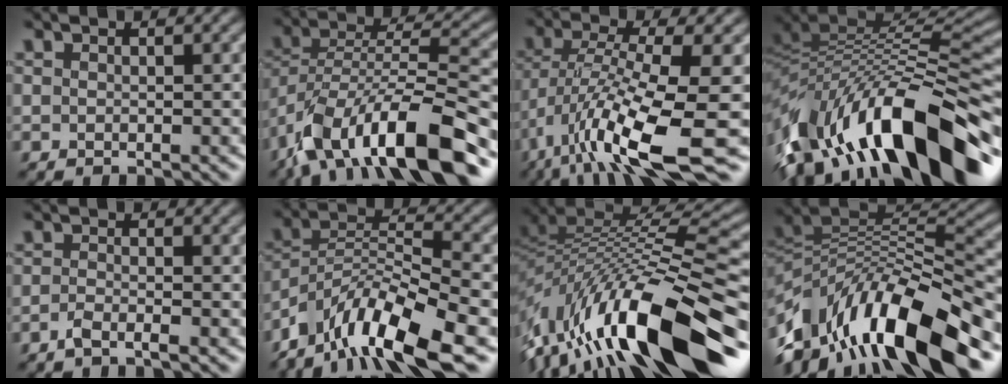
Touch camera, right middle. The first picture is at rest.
{"total": 13.8, "force": [-8.8, 4.9, 9.5], "torque": [-0.177, 0.015, -0.151]}
{"total": 11.3, "force": [-4.4, 2.8, 10.0], "torque": [-0.194, -0.003, -0.072]}
{"total": 15.3, "force": [-6.9, 6.7, 11.9], "torque": [-0.212, 0.023, -0.119]}
{"total": 1.3, "force": [-1.0, 0.1, 0.8], "torque": [-0.016, 0.004, -0.024]}
{"total": 11.0, "force": [-7.5, 3.2, 7.4], "torque": [-0.129, 0.012, -0.146]}
{"total": 15.1, "force": [-6.7, 5.1, 12.6], "torque": [-0.227, 0.025, -0.124]}
{"total": 12.4, "force": [-6.3, 4.7, 9.7], "torque": [-0.175, 0.032, -0.103]}